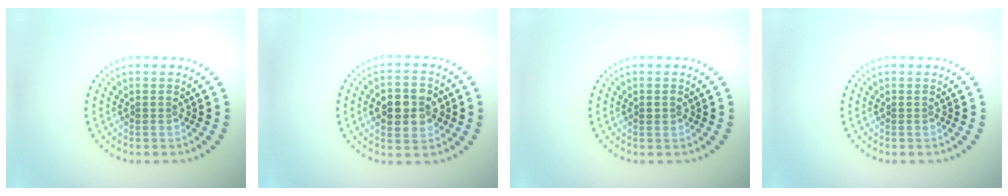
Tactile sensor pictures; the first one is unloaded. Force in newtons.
{"total": 4.8, "press": 4.8, "slide": 0.1}
{"total": 1.0, "press": 1.0, "slide": 0.0}
{"total": 0.0}